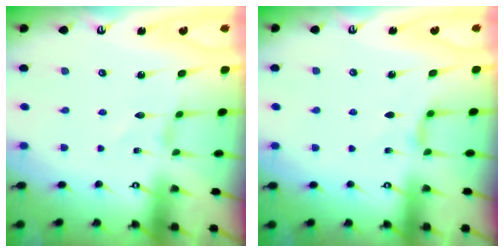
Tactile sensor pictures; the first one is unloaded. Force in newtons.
{"total": 4.0, "press": 3.9, "slide": 0.5}